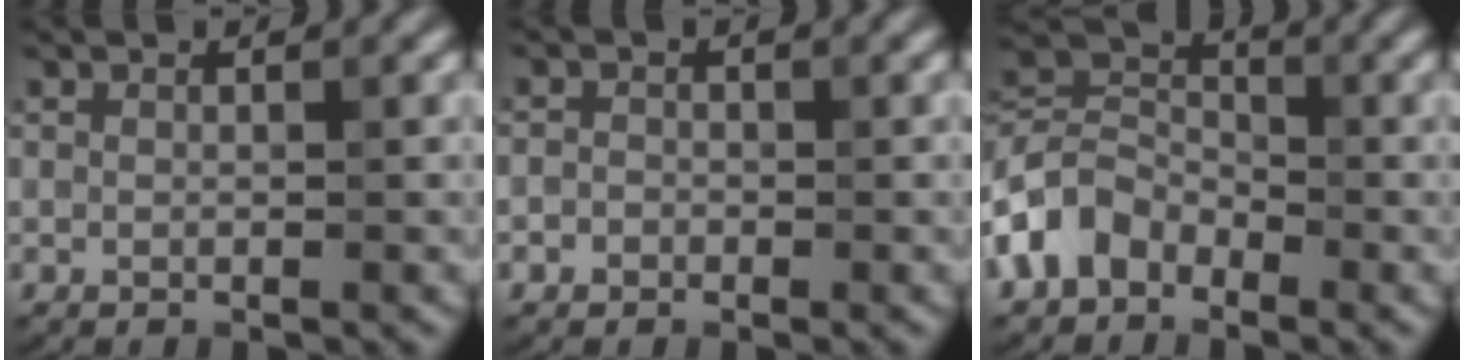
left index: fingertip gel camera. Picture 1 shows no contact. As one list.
[{"total": 1.0, "force": [-0.4, 0.9, 0.1], "torque": [0.007, -0.002, -0.011]}, {"total": 4.9, "force": [-2.7, 3.4, 2.1], "torque": [-0.042, 0.007, -0.073]}]